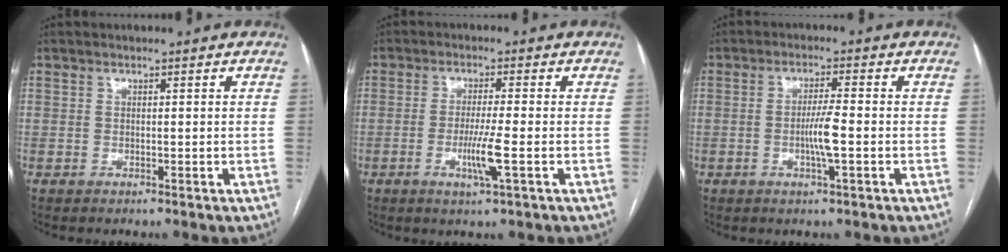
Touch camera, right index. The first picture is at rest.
{"total": 4.9, "force": [-1.5, -0.4, 4.7], "torque": [-0.091, -0.012, -0.028]}
{"total": 4.3, "force": [-0.9, -0.1, 4.2], "torque": [-0.079, -0.005, -0.019]}